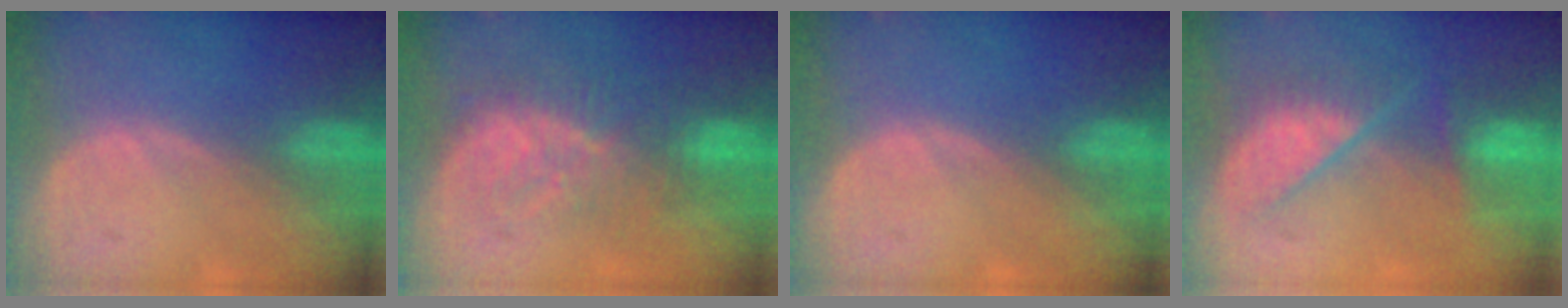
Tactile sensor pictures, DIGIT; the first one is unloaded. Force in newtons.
{"total": 7.9, "press": 7.8, "slide": 1.6}
{"total": 0.0}
{"total": 7.4, "press": 7.4, "slide": 0.5}